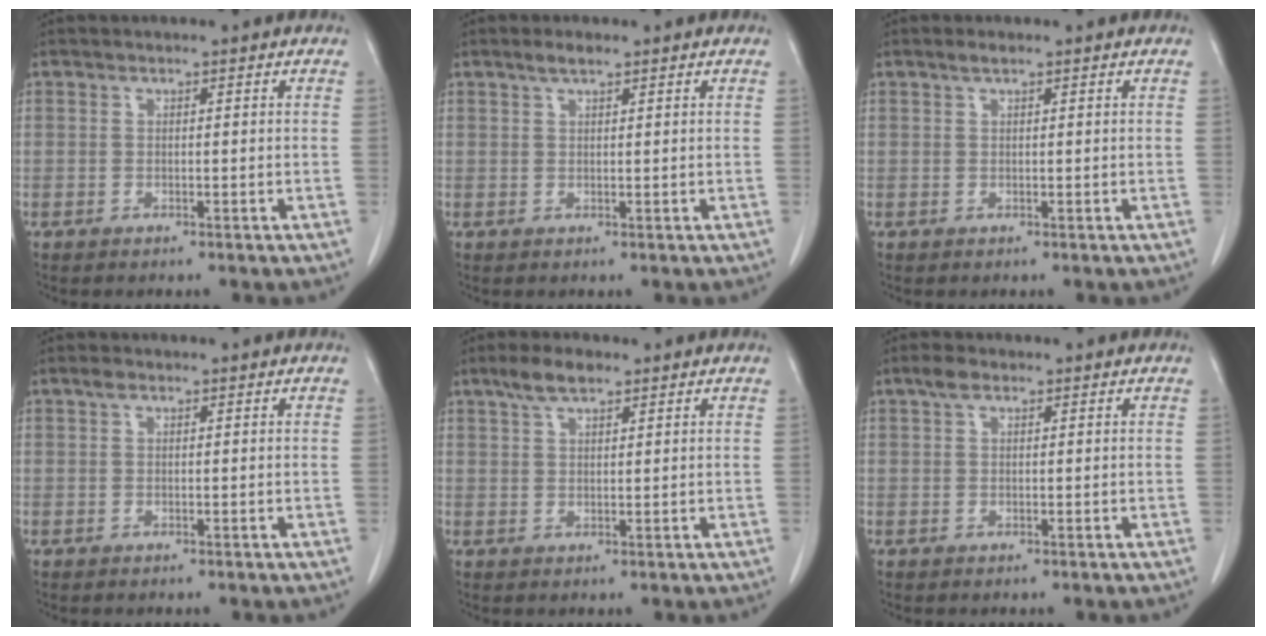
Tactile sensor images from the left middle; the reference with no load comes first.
{"total": 1.9, "force": [1.4, 0.3, 1.2], "torque": [-0.029, 0.005, 0.027]}
{"total": 1.0, "force": [0.7, 0.1, 0.7], "torque": [-0.016, 0.003, 0.016]}
{"total": 0.8, "force": [0.5, 0.4, 0.5], "torque": [-0.011, 0.009, 0.008]}
{"total": 4.2, "force": [3.0, 1.3, 2.7], "torque": [-0.059, 0.010, 0.057]}
{"total": 1.8, "force": [1.1, 0.8, 1.1], "torque": [-0.027, 0.013, 0.021]}